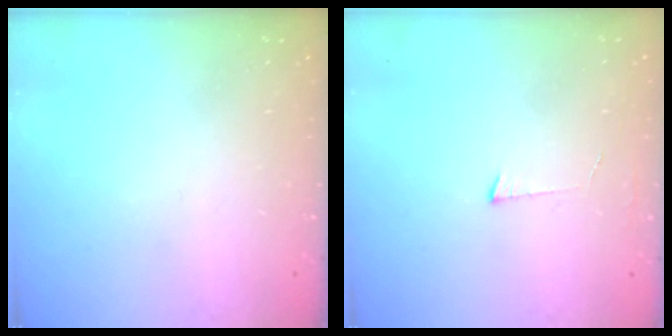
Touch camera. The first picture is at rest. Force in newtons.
{"total": 3.0, "press": 3.0, "slide": 0.3}